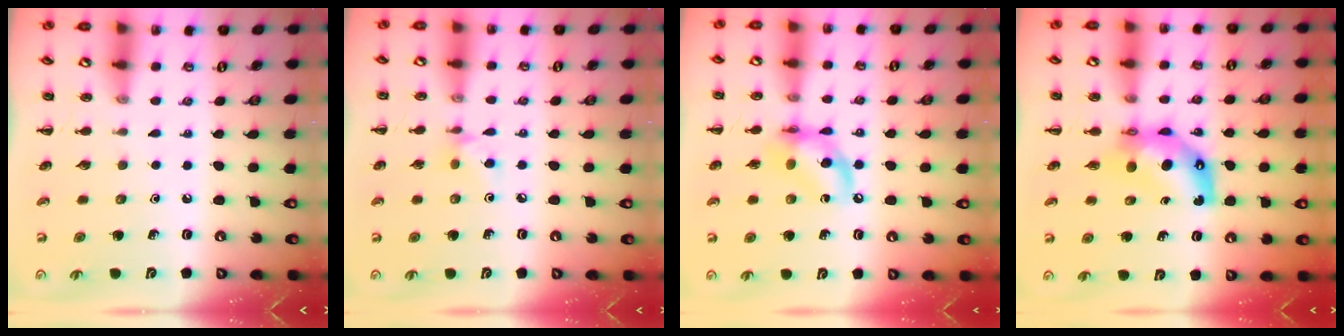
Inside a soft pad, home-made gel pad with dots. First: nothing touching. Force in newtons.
{"total": 5.0, "press": 4.8, "slide": 1.4}
{"total": 11.4, "press": 11.1, "slide": 2.7}
{"total": 7.7, "press": 7.4, "slide": 2.2}